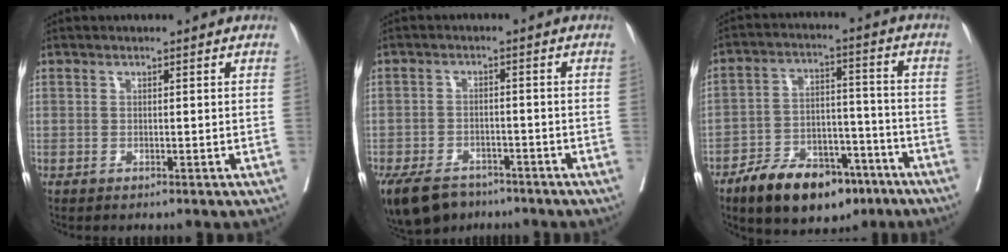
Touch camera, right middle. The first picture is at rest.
{"total": 10.7, "force": [-7.9, 5.9, 4.3], "torque": [-0.093, -0.008, -0.124]}
{"total": 14.6, "force": [-10.0, 6.8, 8.2], "torque": [-0.127, 0.016, -0.159]}